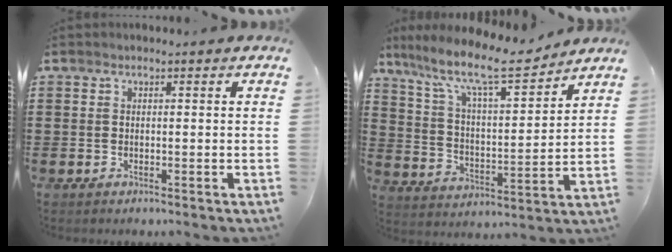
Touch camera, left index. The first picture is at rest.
{"total": 10.5, "force": [8.5, 1.6, 5.9], "torque": [-0.139, -0.049, 0.141]}